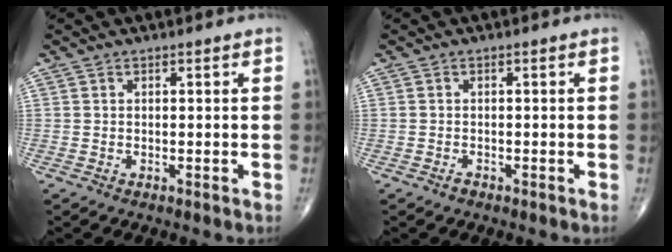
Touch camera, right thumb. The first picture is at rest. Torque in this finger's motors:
{"motor_torque": [-0.20, 0.28, -0.16, -0.07, -0.01]}